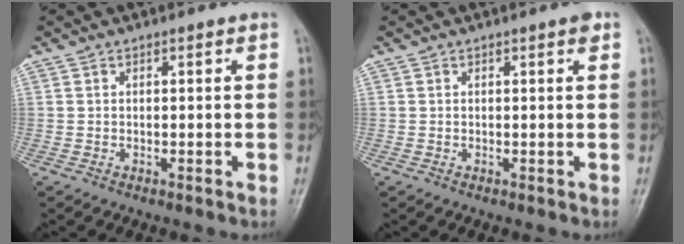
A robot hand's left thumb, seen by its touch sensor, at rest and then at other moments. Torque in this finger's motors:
{"motor_torque": [0.28, 0.12, 0.41, -0.09, 0.00]}